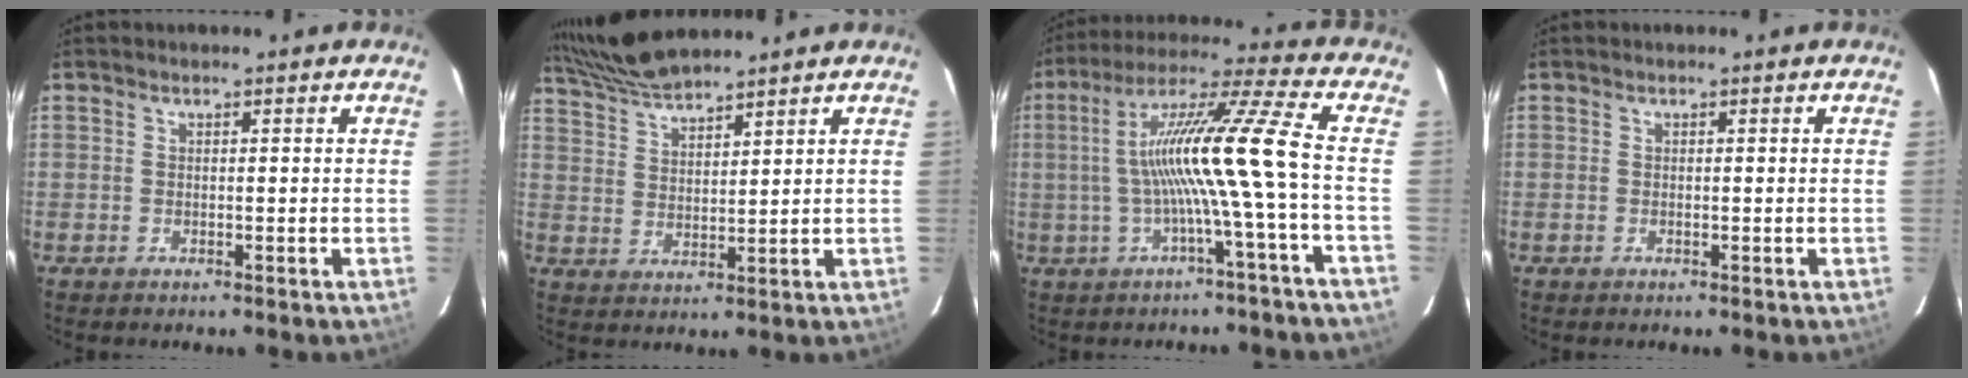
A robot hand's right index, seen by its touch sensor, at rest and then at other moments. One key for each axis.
{"total": 8.3, "fx": 7.7, "fy": 0.2, "fz": 2.9, "tx": -0.067, "ty": 0.011, "tz": 0.149}
{"total": 14.0, "fx": -2.0, "fy": -2.8, "fz": 13.6, "tx": -0.237, "ty": 0.005, "tz": -0.034}
{"total": 0.0}